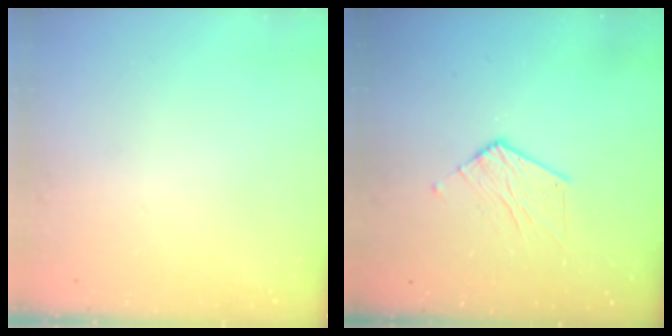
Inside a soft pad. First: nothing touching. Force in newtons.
{"total": 5.9, "press": 5.9, "slide": 0.4}